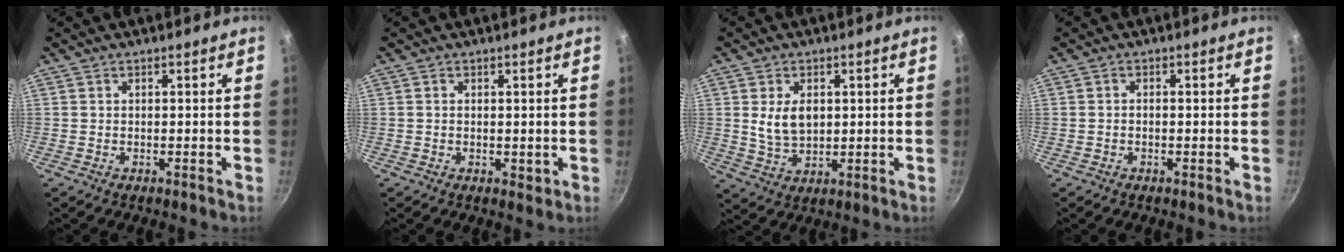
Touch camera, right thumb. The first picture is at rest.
{"total": 1.5, "force": [0.1, 0.9, 1.2], "torque": [-0.017, -0.003, 0.001]}
{"total": 6.8, "force": [1.3, 4.5, 5.0], "torque": [-0.082, -0.013, 0.031]}
{"total": 0.7, "force": [-0.3, 0.4, 0.5], "torque": [-0.012, 0.006, -0.006]}